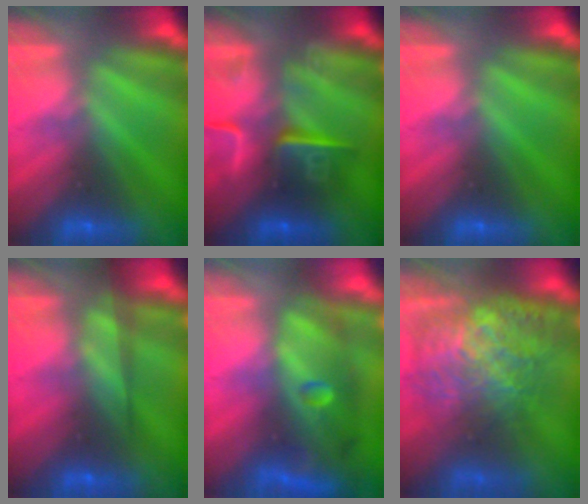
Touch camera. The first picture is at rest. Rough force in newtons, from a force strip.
{"total": 9.3}
{"total": 0.0}
{"total": 6.9}
{"total": 10.8}
{"total": 8.7}